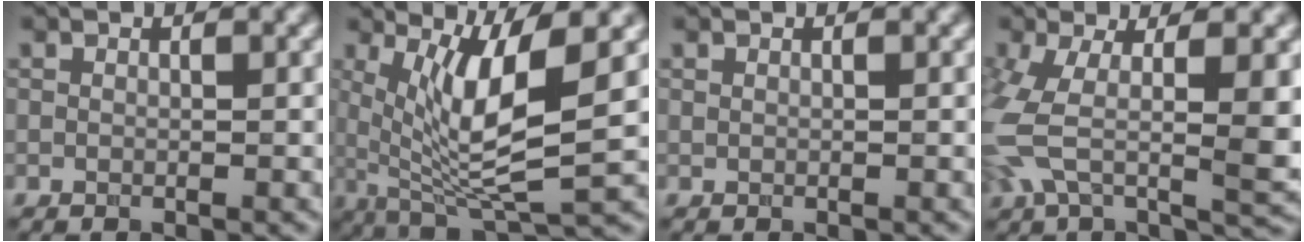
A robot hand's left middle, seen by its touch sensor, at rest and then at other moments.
{"total": 7.8, "force": [1.4, 2.0, 7.5], "torque": [-0.138, -0.013, 0.041]}
{"total": 0.0}
{"total": 8.6, "force": [-0.7, 3.3, 8.0], "torque": [-0.184, -0.011, -0.011]}